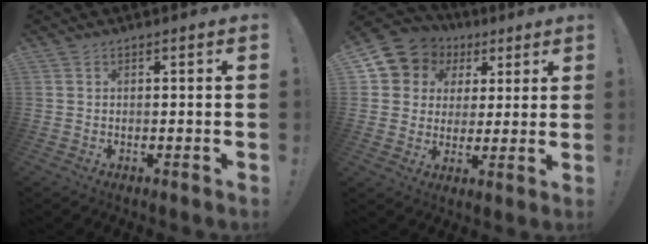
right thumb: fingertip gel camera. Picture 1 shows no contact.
{"total": 9.4, "force": [3.9, 8.4, 2.0], "torque": [-0.034, -0.025, 0.082]}